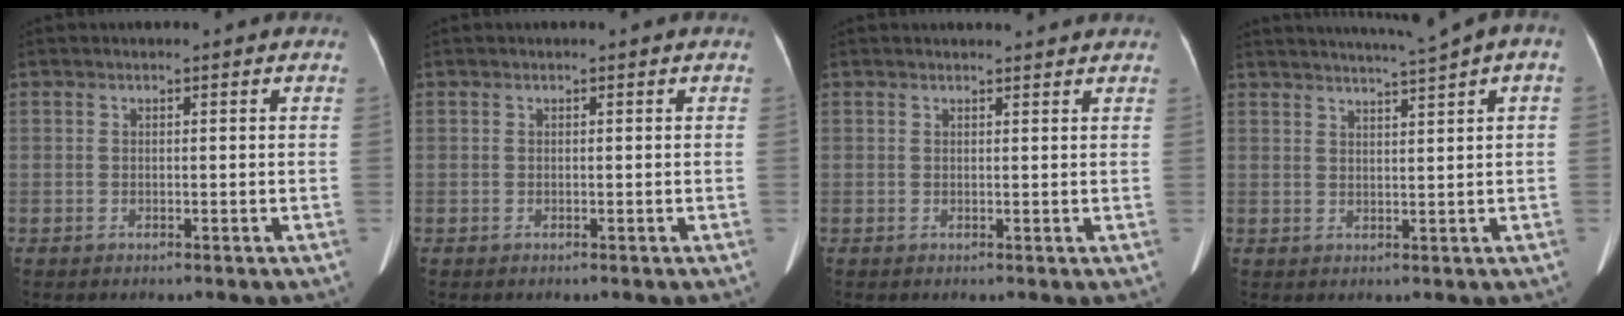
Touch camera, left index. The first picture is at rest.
{"total": 0.0}
{"total": 3.8, "force": [3.7, 0.3, 0.8], "torque": [-0.014, 0.016, 0.043]}
{"total": 6.6, "force": [4.7, -0.8, 4.6], "torque": [-0.067, 0.019, 0.062]}